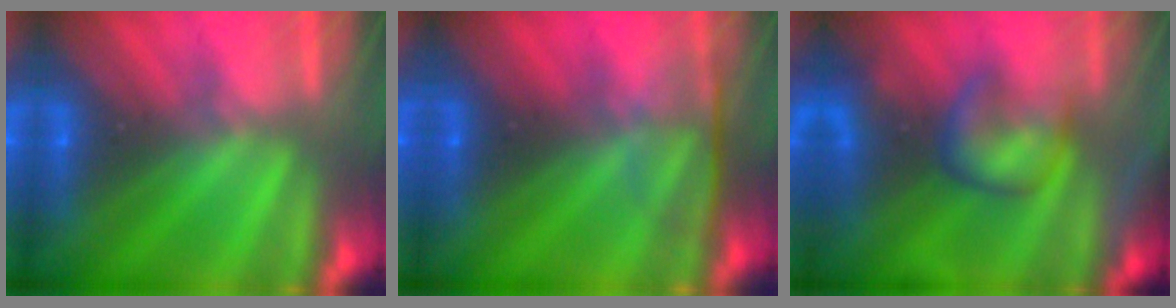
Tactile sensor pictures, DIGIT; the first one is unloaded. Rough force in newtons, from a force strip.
{"total": 2.4}
{"total": 8.6}